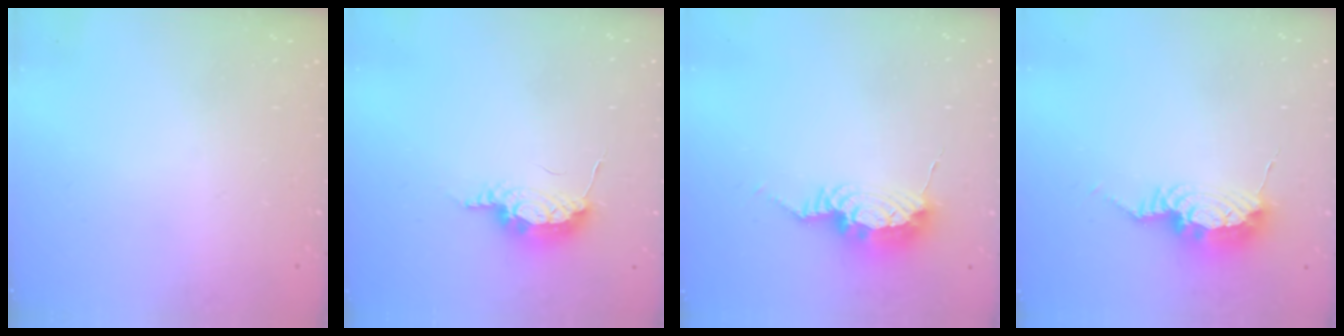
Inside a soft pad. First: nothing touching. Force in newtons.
{"total": 7.4, "press": 7.3, "slide": 0.8}
{"total": 10.5, "press": 10.4, "slide": 1.1}
{"total": 10.5, "press": 10.4, "slide": 1.1}